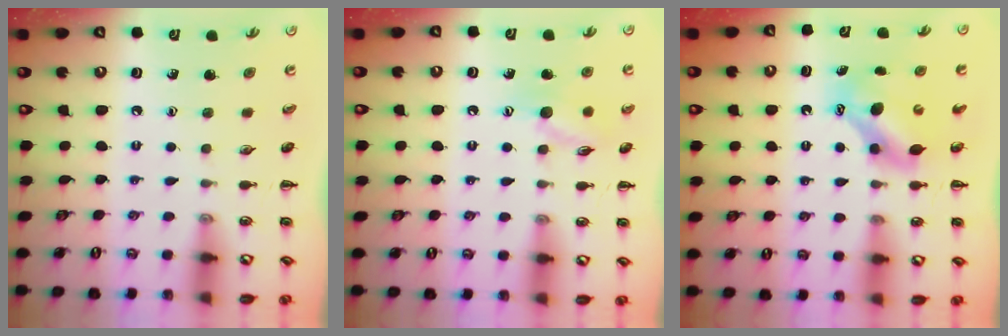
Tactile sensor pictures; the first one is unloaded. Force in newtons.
{"total": 9.2, "press": 9.1, "slide": 1.0}
{"total": 7.1, "press": 7.1, "slide": 1.0}